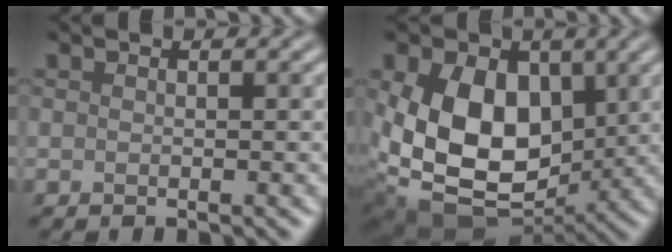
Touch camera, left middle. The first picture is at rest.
{"total": 11.8, "force": [0.9, 8.1, 8.6], "torque": [-0.169, -0.017, 0.012]}